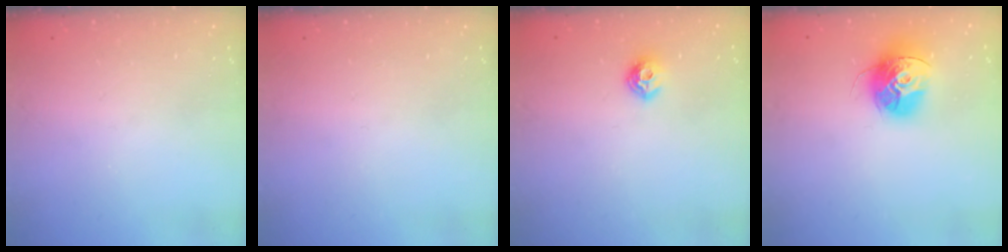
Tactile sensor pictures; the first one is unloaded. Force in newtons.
{"total": 0.0}
{"total": 6.8, "press": 6.8, "slide": 0.3}
{"total": 14.4, "press": 14.4, "slide": 1.3}